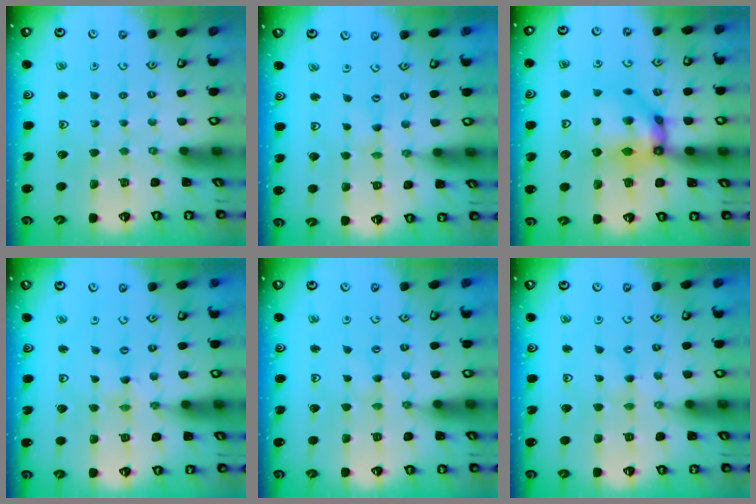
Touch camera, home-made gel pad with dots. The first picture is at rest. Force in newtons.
{"total": 0.0}
{"total": 8.8, "press": 8.8, "slide": 0.9}
{"total": 0.0}
{"total": 1.8, "press": 1.8, "slide": 0.4}
{"total": 1.7, "press": 1.7, "slide": 0.3}